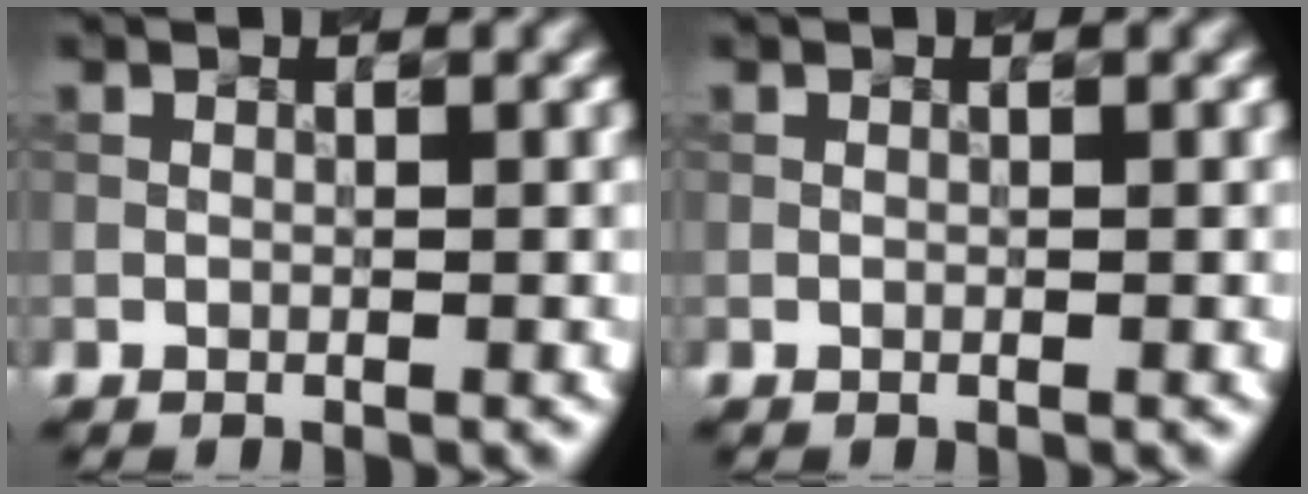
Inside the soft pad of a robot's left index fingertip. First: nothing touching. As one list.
[{"total": 0.0}]